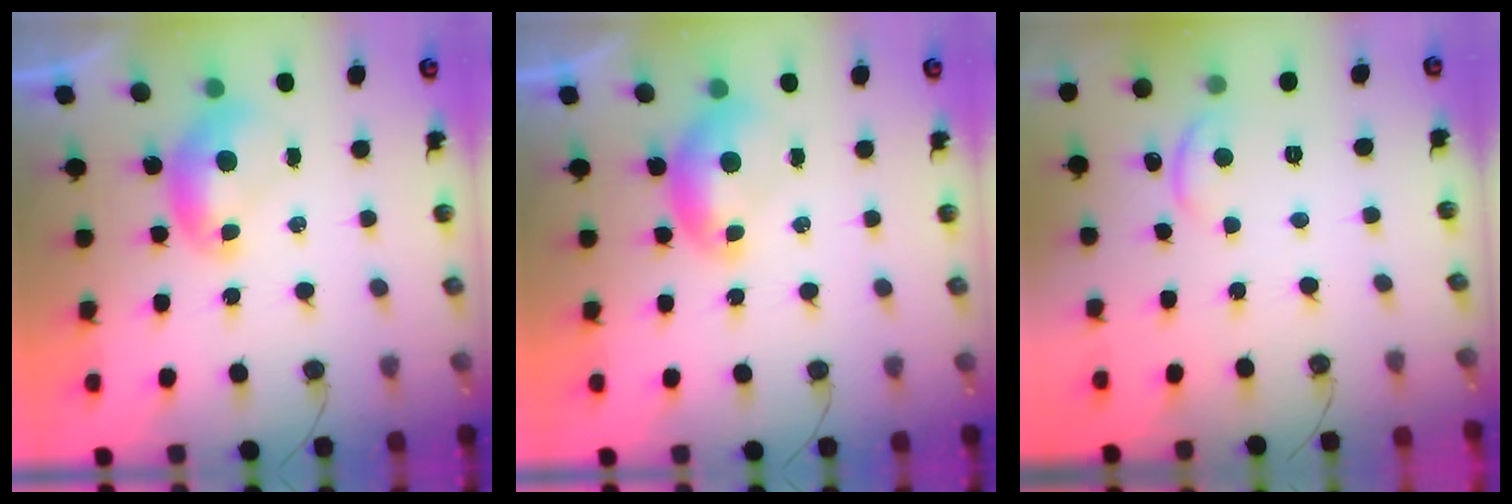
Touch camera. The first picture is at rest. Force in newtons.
{"total": 0.6, "press": 0.6, "slide": 0.2}
{"total": 2.1, "press": 2.0, "slide": 0.5}